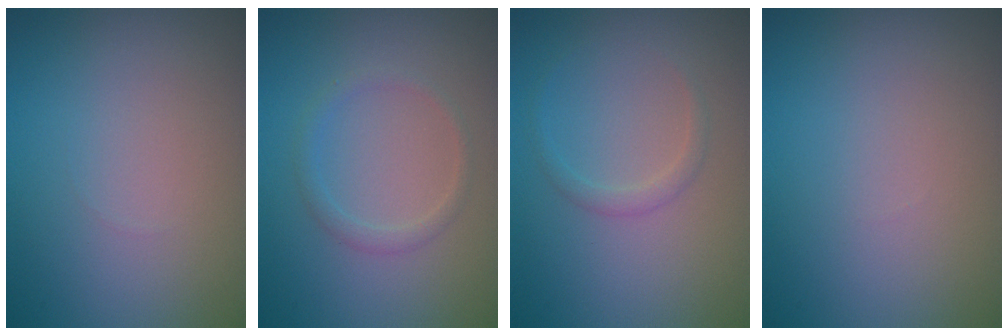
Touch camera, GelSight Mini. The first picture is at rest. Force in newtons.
{"total": 1.4, "press": 1.4, "slide": 0.1}
{"total": 1.0, "press": 1.0, "slide": 0.1}
{"total": 0.0}